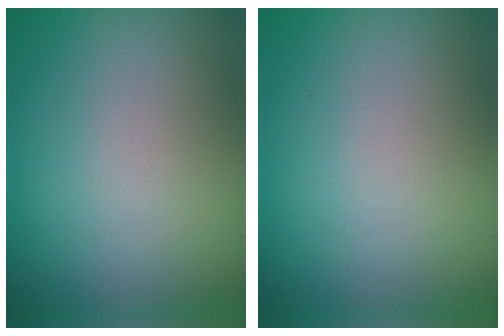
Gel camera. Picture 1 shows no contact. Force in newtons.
{"total": 0.0}